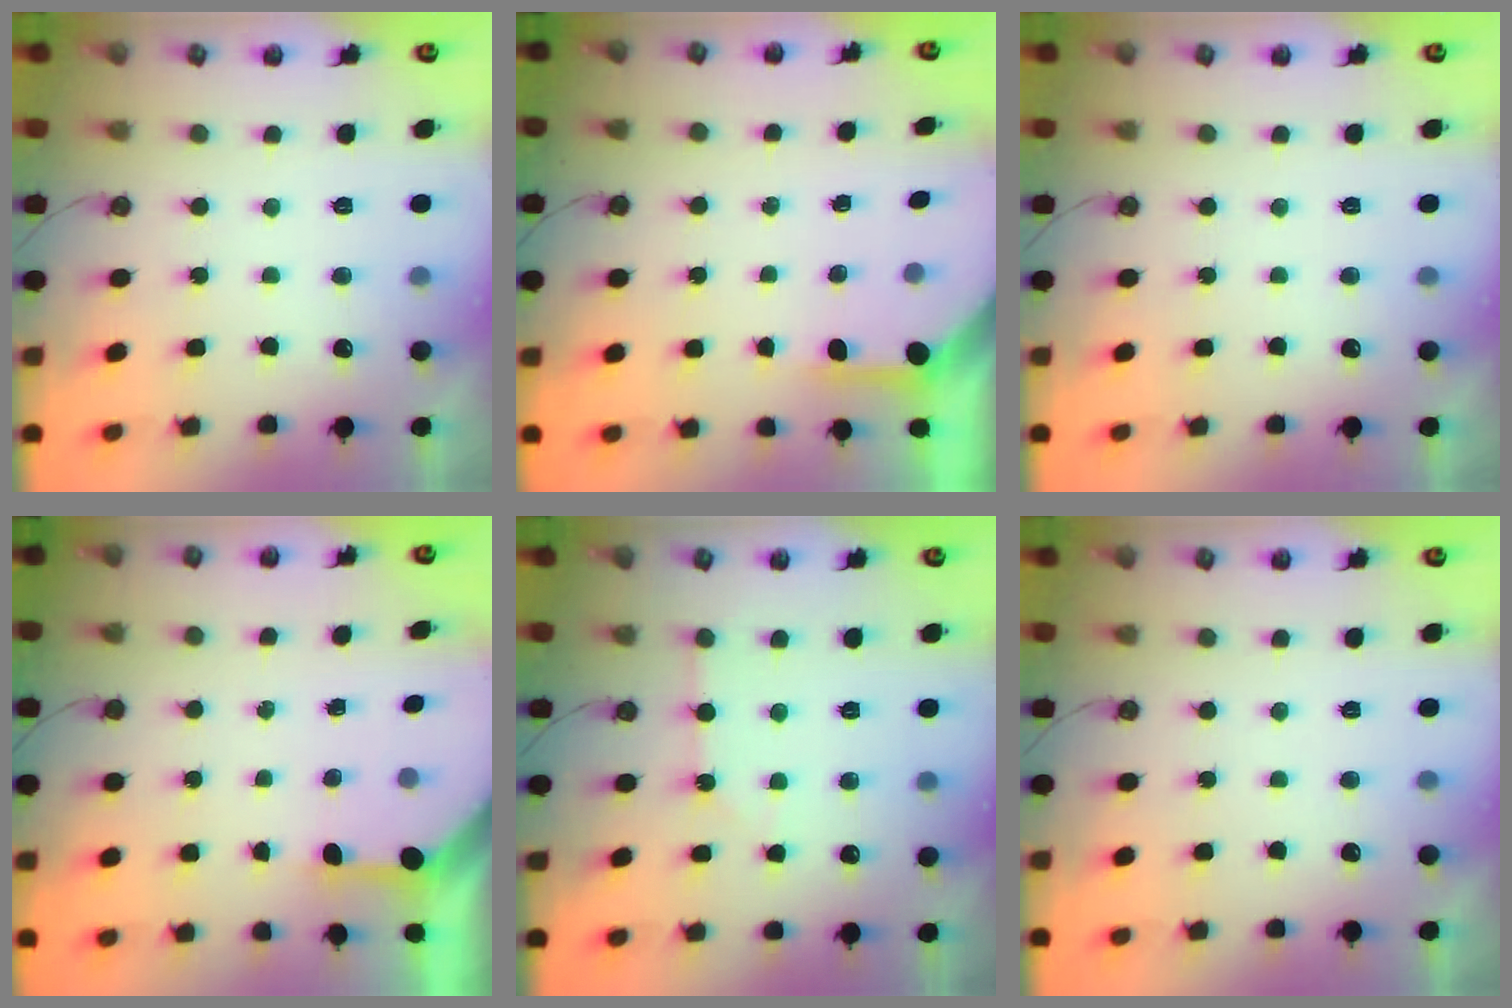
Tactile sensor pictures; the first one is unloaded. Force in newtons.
{"total": 3.9, "press": 3.9, "slide": 0.4}
{"total": 0.0}
{"total": 3.3, "press": 3.3, "slide": 0.4}
{"total": 2.3, "press": 2.2, "slide": 0.4}
{"total": 0.0}